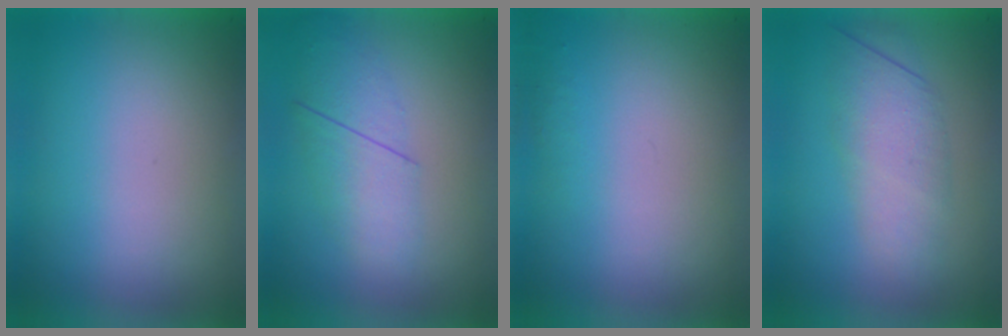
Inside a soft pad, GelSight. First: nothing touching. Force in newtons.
{"total": 2.3}
{"total": 1.0}
{"total": 3.1}